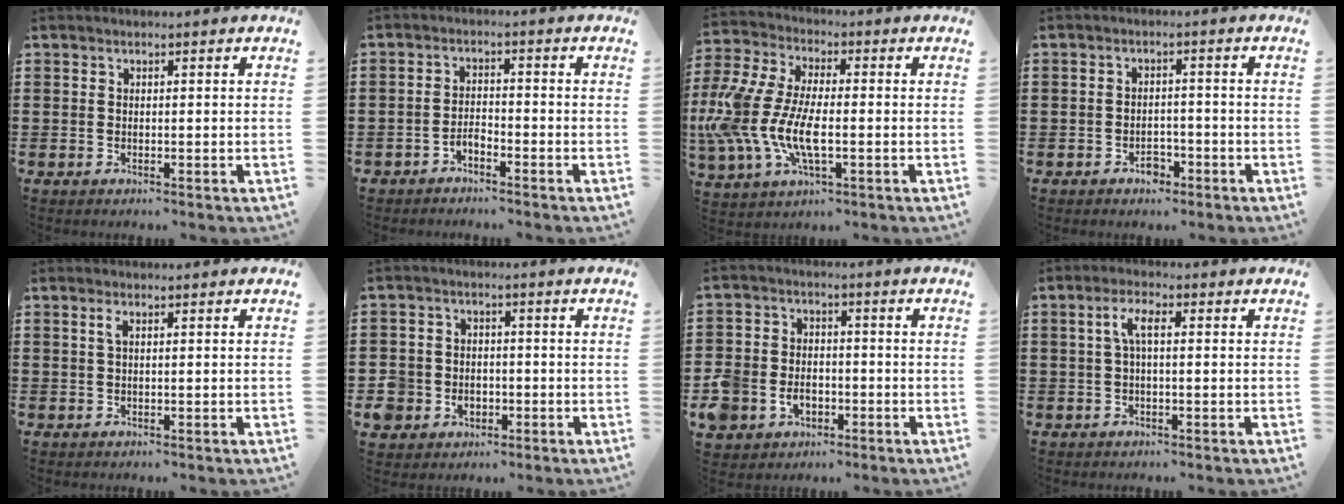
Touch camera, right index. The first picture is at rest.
{"total": 2.0, "force": [-1.9, 0.4, 0.5], "torque": [-0.015, 0.004, -0.039]}
{"total": 11.3, "force": [-2.3, 5.4, 9.7], "torque": [-0.249, -0.021, -0.048]}
{"total": 2.6, "force": [-1.9, 1.4, 1.2], "torque": [-0.025, 0.000, -0.037]}
{"total": 1.2, "force": [0.3, 0.2, 1.1], "torque": [-0.024, 0.002, 0.005]}
{"total": 4.7, "force": [-1.6, 4.3, 1.1], "torque": [-0.054, 0.002, -0.036]}
{"total": 5.9, "force": [-2.3, 4.8, 2.4], "torque": [-0.084, 0.006, -0.049]}
{"total": 3.8, "force": [0.3, 1.1, 3.6], "torque": [-0.084, 0.003, -0.003]}